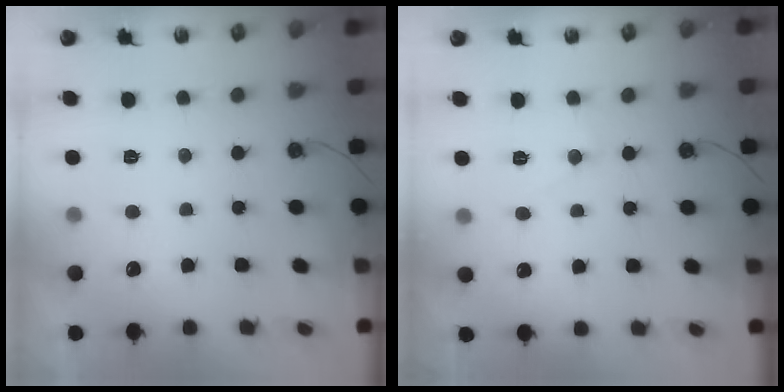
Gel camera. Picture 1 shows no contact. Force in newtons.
{"total": 6.6, "press": 6.6, "slide": 0.3}